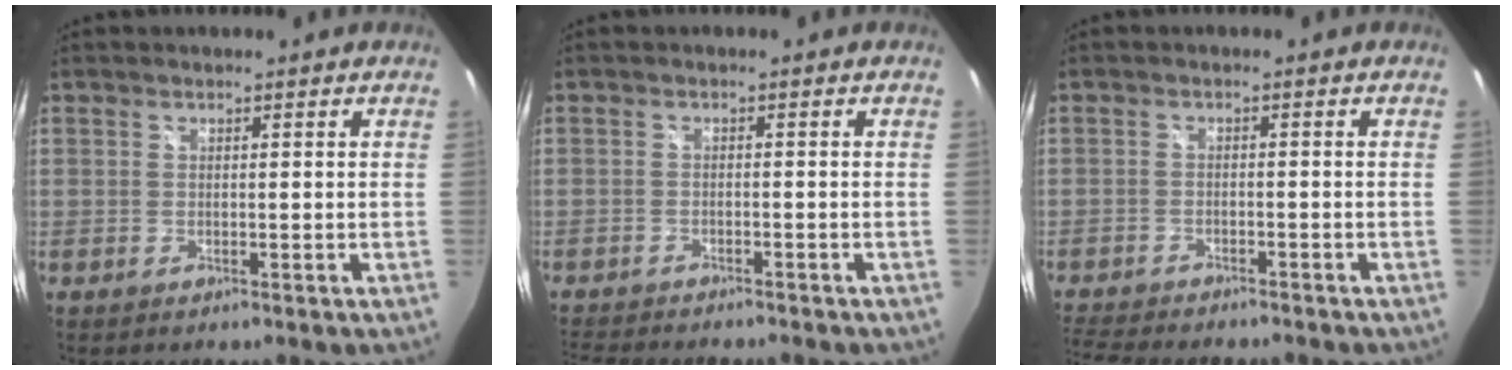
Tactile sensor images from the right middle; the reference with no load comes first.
{"total": 7.2, "force": [-6.7, 1.0, 2.6], "torque": [-0.070, -0.018, -0.109]}
{"total": 9.0, "force": [-8.2, 1.5, 3.5], "torque": [-0.094, -0.019, -0.138]}